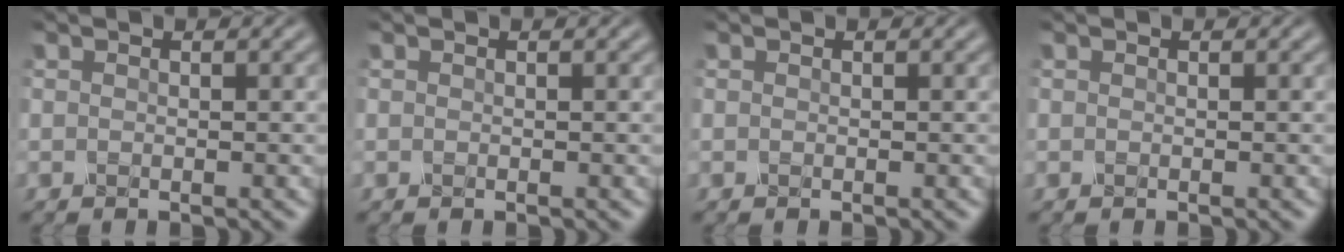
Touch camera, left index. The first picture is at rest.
{"total": 0.0}
{"total": 0.0}
{"total": 0.0}